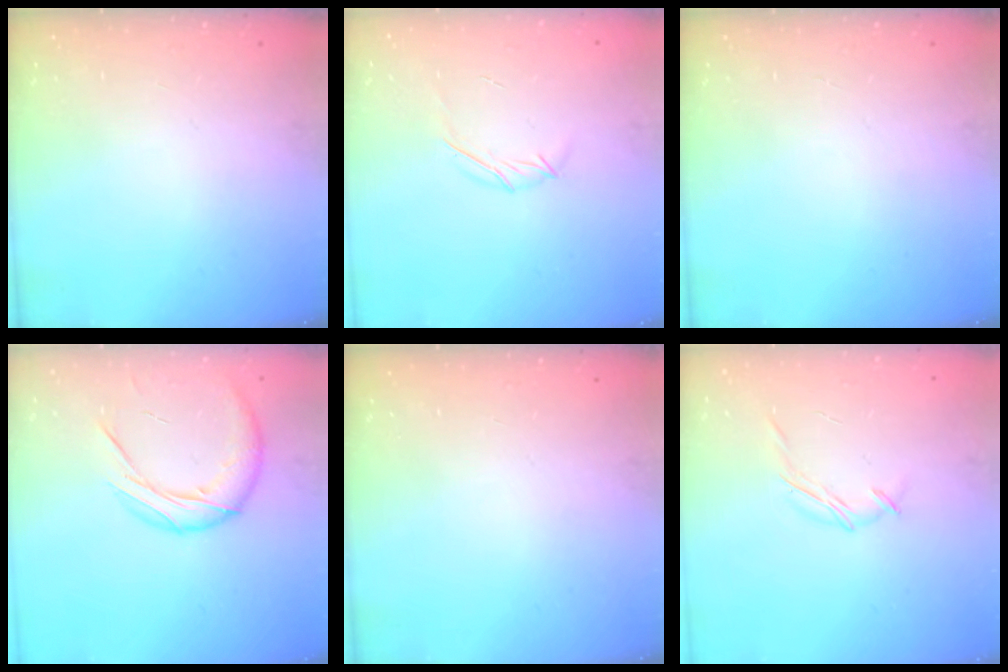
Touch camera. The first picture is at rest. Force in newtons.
{"total": 5.0, "press": 4.9, "slide": 1.2}
{"total": 0.0}
{"total": 12.7, "press": 12.6, "slide": 1.8}
{"total": 0.0}
{"total": 7.4, "press": 7.2, "slide": 1.6}